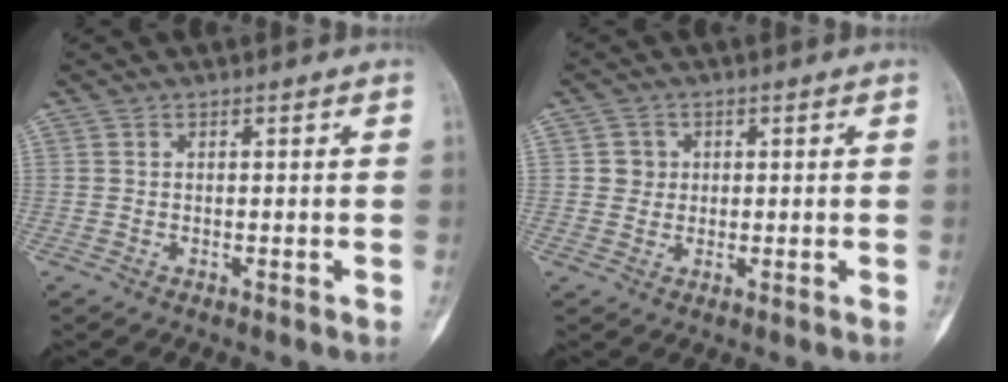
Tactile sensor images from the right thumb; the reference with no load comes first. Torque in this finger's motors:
{"motor_torque": [0.08, -0.12, 0.36, 0.16, 0.06]}